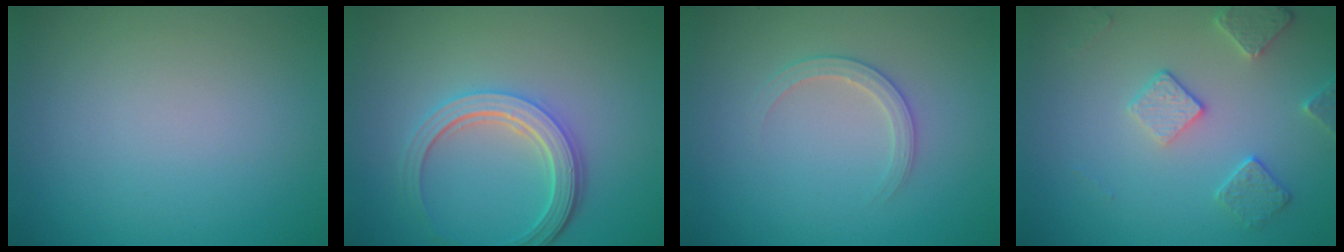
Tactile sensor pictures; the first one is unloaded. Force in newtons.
{"total": 4.6, "press": 3.5, "slide": 3.0}
{"total": 1.9, "press": 1.9, "slide": 0.2}
{"total": 2.8, "press": 2.7, "slide": 0.7}